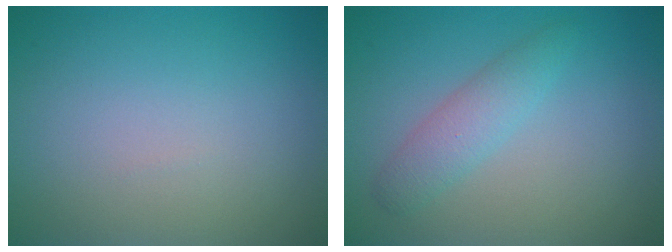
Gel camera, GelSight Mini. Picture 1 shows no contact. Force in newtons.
{"total": 2.4, "press": 2.4, "slide": 0.1}